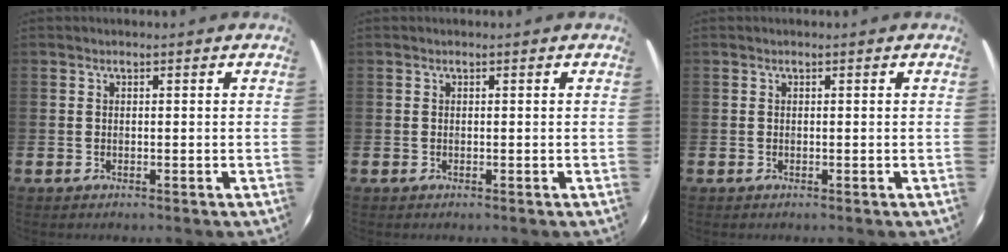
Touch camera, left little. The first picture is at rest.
{"total": 0.0}
{"total": 0.0}